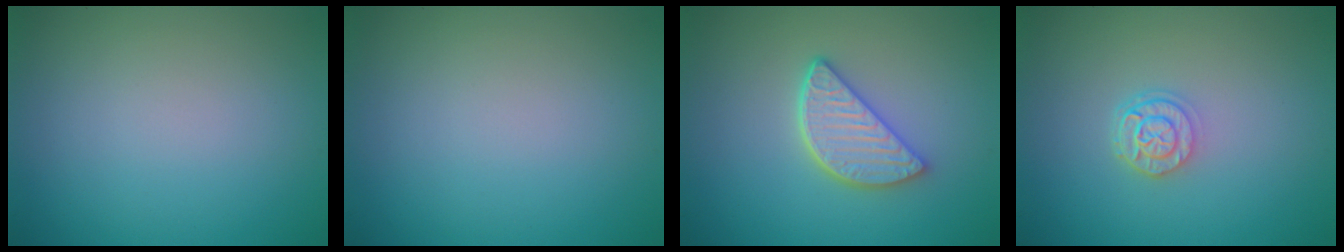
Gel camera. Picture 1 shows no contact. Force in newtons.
{"total": 0.0}
{"total": 4.1, "press": 3.3, "slide": 2.5}
{"total": 2.4, "press": 1.9, "slide": 1.5}